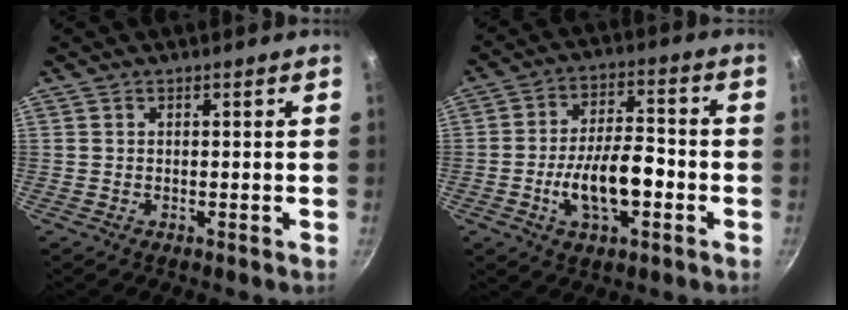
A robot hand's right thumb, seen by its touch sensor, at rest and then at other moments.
{"total": 12.1, "force": [-3.5, 5.7, 10.1], "torque": [-0.160, 0.035, -0.061]}